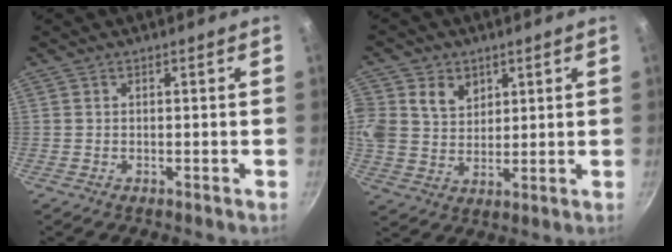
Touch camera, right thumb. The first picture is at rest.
{"total": 14.3, "force": [5.1, 11.6, 6.6], "torque": [-0.155, 0.012, 0.102]}